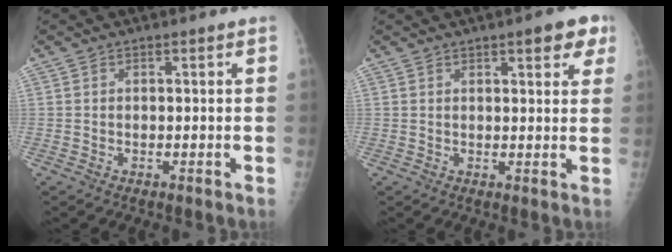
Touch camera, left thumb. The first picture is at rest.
{"total": 5.6, "force": [3.1, 1.9, 4.2], "torque": [-0.032, -0.009, 0.033]}